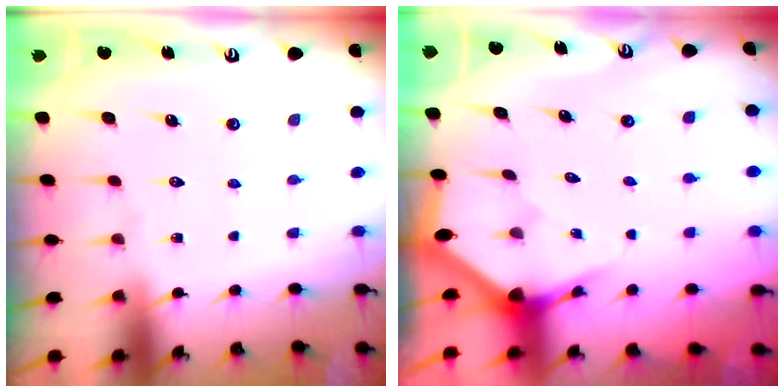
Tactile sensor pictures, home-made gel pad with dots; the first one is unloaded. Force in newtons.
{"total": 2.9, "press": 2.9, "slide": 0.2}